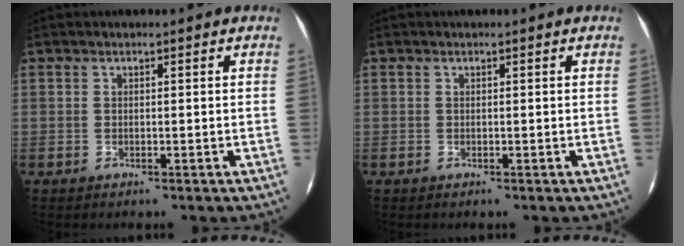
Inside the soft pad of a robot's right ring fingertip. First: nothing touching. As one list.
[{"total": 0.0}]